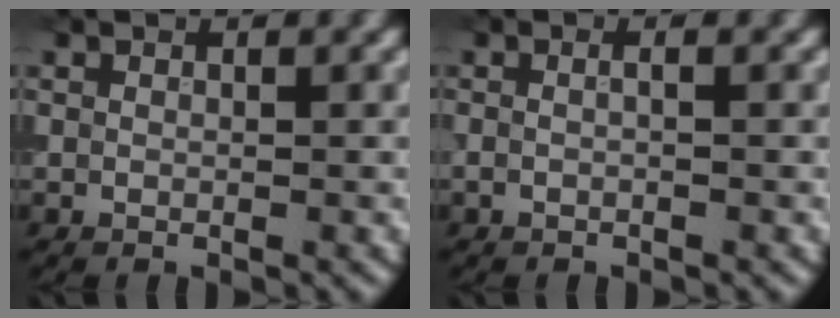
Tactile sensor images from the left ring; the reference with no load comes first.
{"total": 1.0, "force": [0.0, 0.3, 1.0], "torque": [-0.015, -0.007, -0.007]}